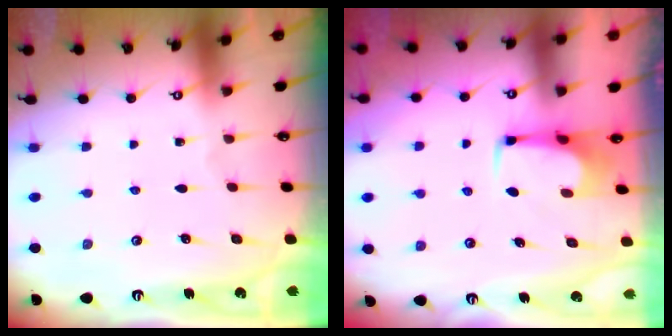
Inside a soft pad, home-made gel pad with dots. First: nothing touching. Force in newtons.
{"total": 0.0}